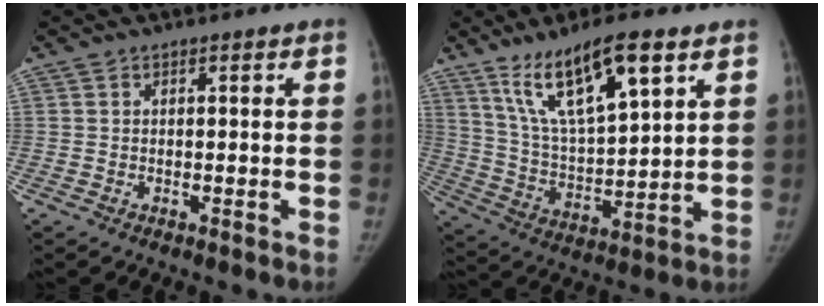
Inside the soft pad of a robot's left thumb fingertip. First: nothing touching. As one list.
[{"total": 16.2, "force": [9.5, 4.4, 12.4], "torque": [-0.204, -0.040, 0.184]}]